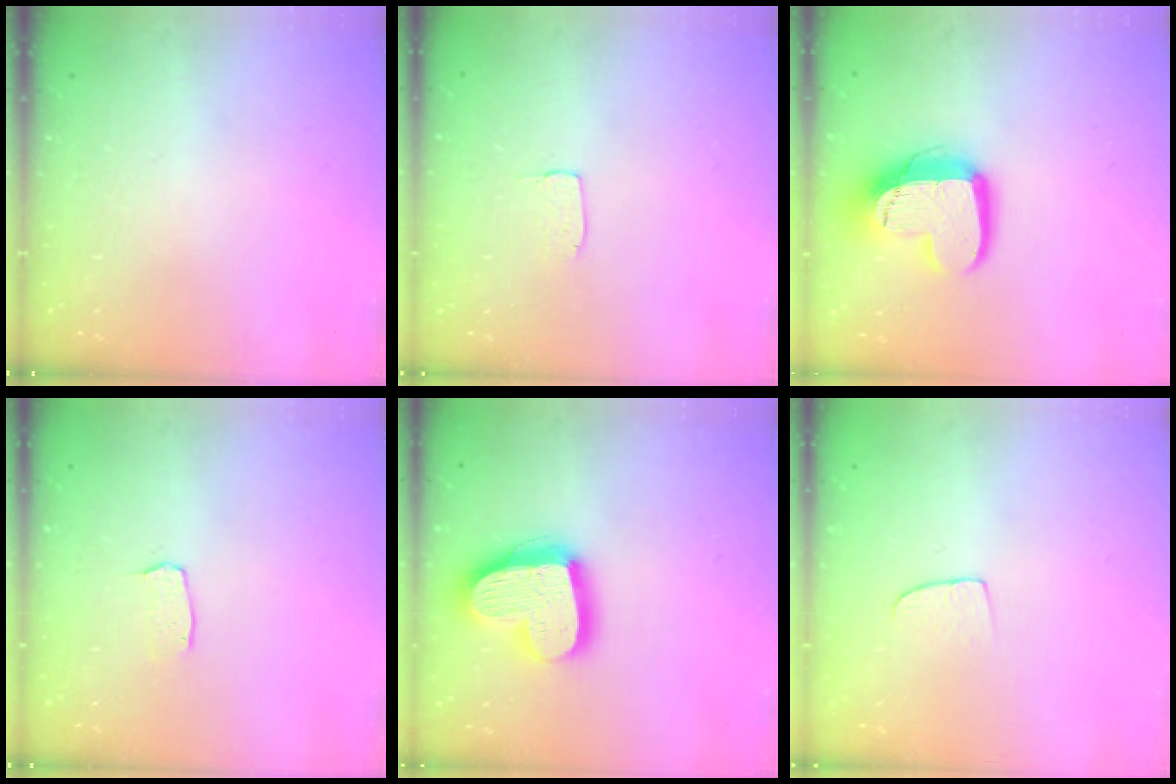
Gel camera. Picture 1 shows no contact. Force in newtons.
{"total": 3.1, "press": 3.1, "slide": 0.2}
{"total": 15.3, "press": 15.2, "slide": 1.2}
{"total": 2.9, "press": 2.9, "slide": 0.2}
{"total": 20.5, "press": 20.4, "slide": 1.8}
{"total": 5.9, "press": 5.9, "slide": 0.4}